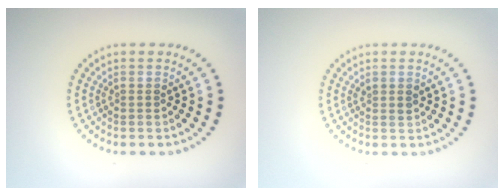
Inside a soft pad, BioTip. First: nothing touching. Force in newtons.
{"total": 0.8, "press": 0.8, "slide": 0.3}